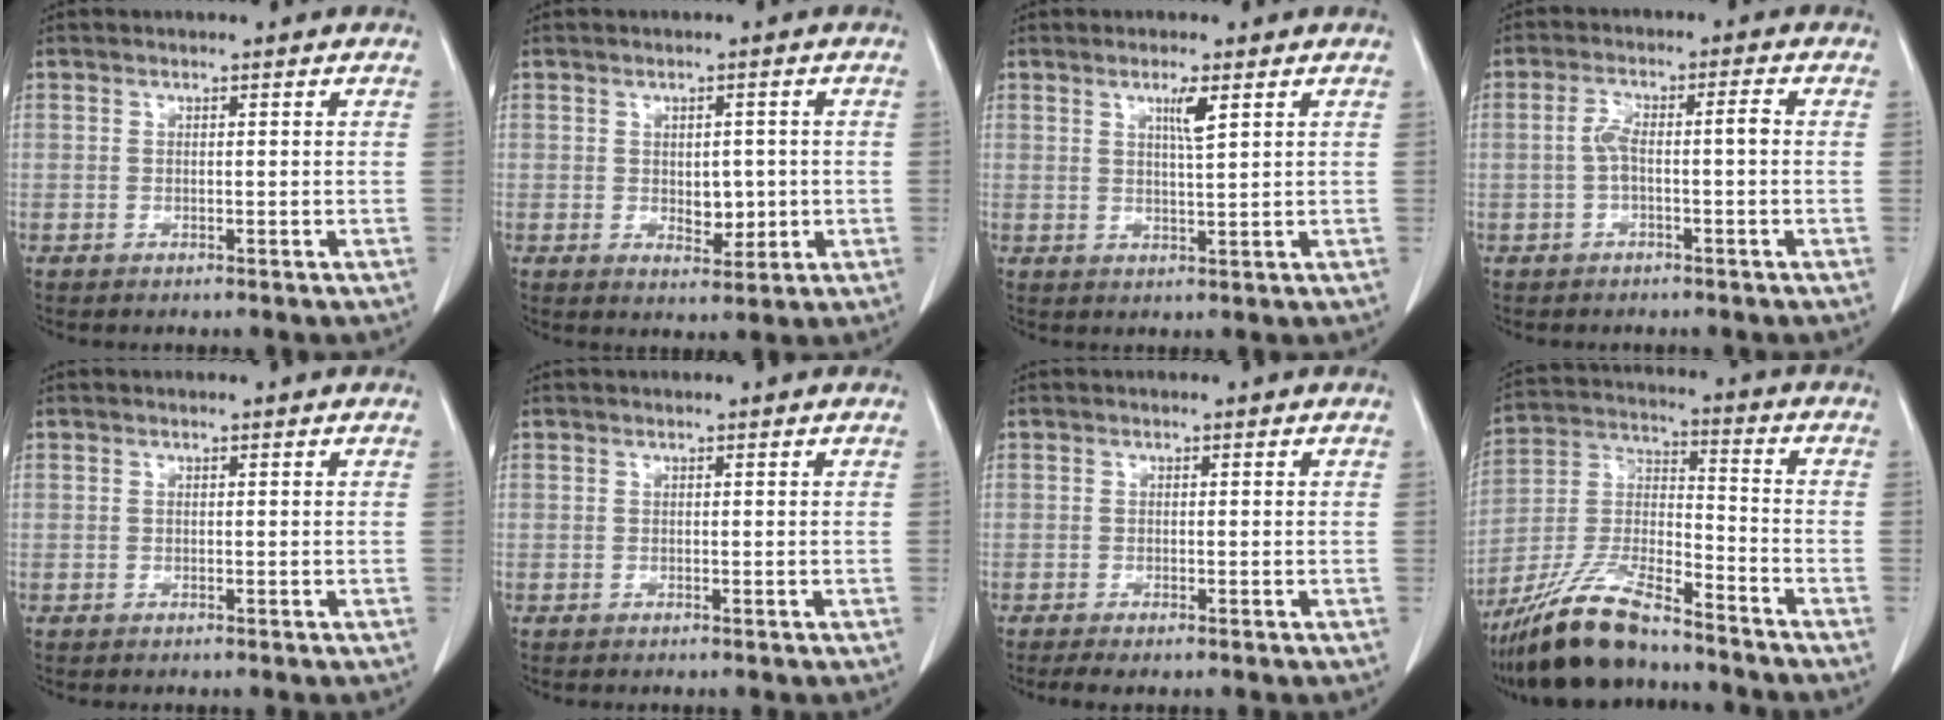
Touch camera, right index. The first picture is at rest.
{"total": 3.8, "force": [-0.2, 2.3, 3.1], "torque": [-0.037, -0.003, 0.005]}
{"total": 3.0, "force": [1.5, -0.1, 2.7], "torque": [-0.050, -0.005, 0.027]}
{"total": 4.4, "force": [-0.6, 1.0, 4.3], "torque": [-0.088, 0.024, -0.008]}
{"total": 0.0}
{"total": 0.0}
{"total": 1.9, "force": [-1.4, 0.3, 1.2], "torque": [-0.023, -0.007, -0.023]}
{"total": 15.0, "force": [-12.4, 2.8, 8.0], "torque": [-0.168, -0.010, -0.230]}